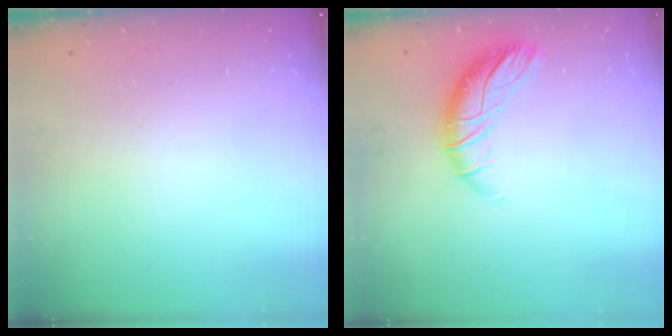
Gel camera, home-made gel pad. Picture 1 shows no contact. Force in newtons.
{"total": 10.2, "press": 10.1, "slide": 0.9}